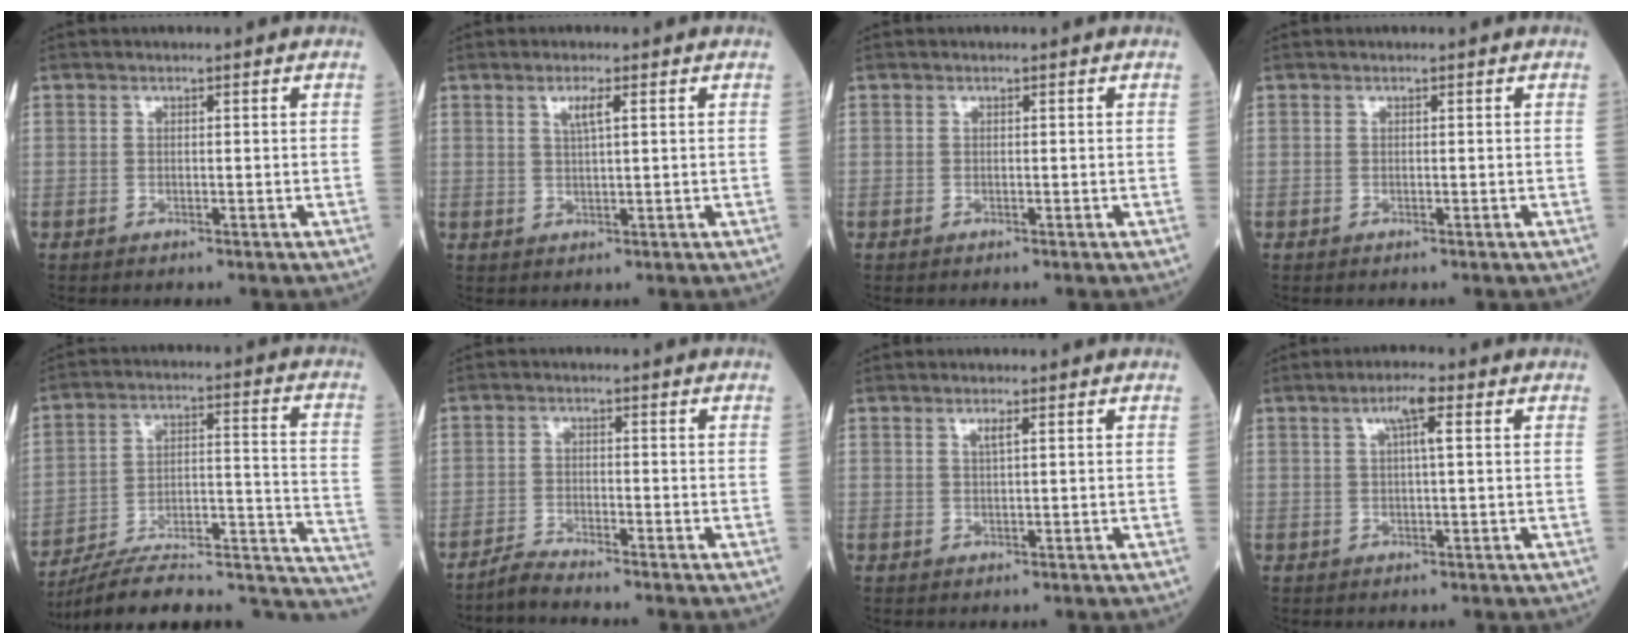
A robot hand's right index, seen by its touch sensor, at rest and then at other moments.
{"total": 2.5, "force": [1.1, 0.1, 2.2], "torque": [-0.046, 0.001, 0.022]}
{"total": 0.0}
{"total": 0.0}
{"total": 25.4, "force": [-22.6, 4.2, 10.7], "torque": [-0.081, 0.038, -0.322]}
{"total": 3.0, "force": [-2.8, -0.9, 0.2], "torque": [-0.011, -0.014, -0.058]}
{"total": 1.3, "force": [0.6, 0.0, 1.1], "torque": [-0.023, -0.001, 0.011]}
{"total": 3.8, "force": [1.3, 0.2, 3.6], "torque": [-0.063, 0.008, 0.021]}